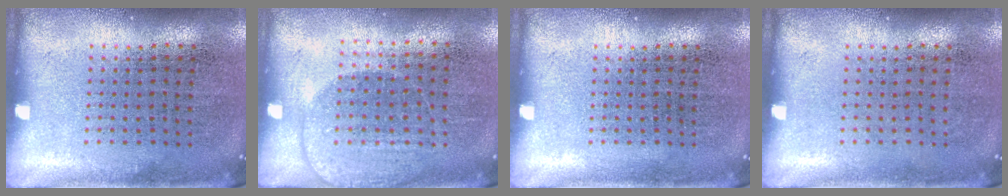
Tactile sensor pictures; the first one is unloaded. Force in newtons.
{"total": 1.4, "press": 1.2, "slide": 0.7}
{"total": 0.0}
{"total": 0.0}